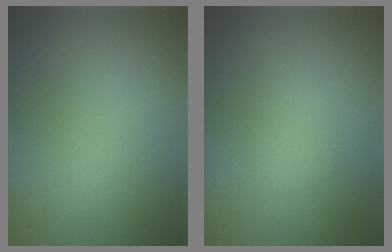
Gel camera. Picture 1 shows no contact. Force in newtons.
{"total": 1.5, "press": 1.5, "slide": 0.0}